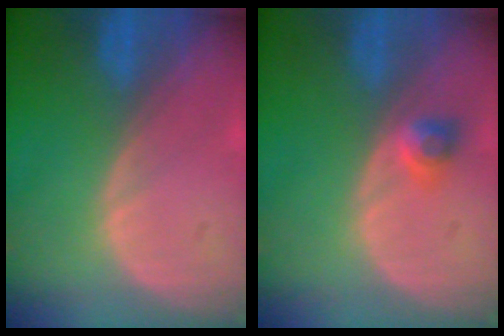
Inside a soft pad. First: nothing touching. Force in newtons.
{"total": 2.4, "press": 2.0, "slide": 1.3}